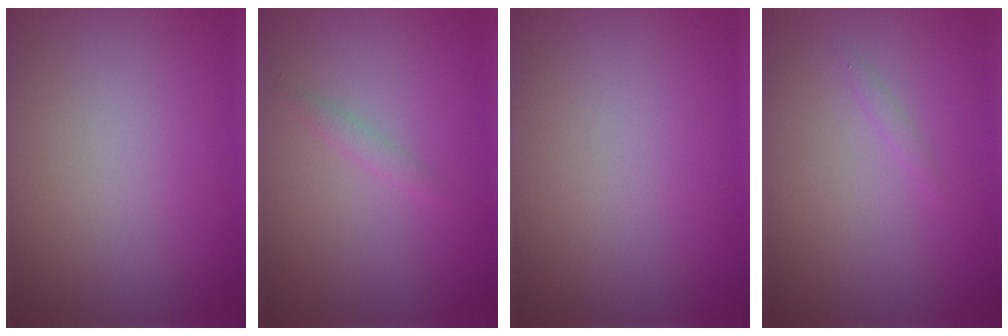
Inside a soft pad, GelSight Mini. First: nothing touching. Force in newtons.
{"total": 0.8, "press": 0.8, "slide": 0.0}
{"total": 0.0}
{"total": 1.1, "press": 1.1, "slide": 0.2}